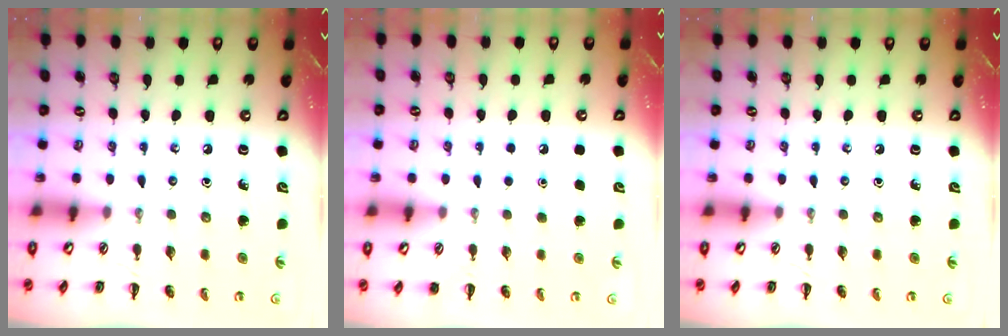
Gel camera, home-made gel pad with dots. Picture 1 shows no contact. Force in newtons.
{"total": 1.6, "press": 1.6, "slide": 0.1}
{"total": 0.0}